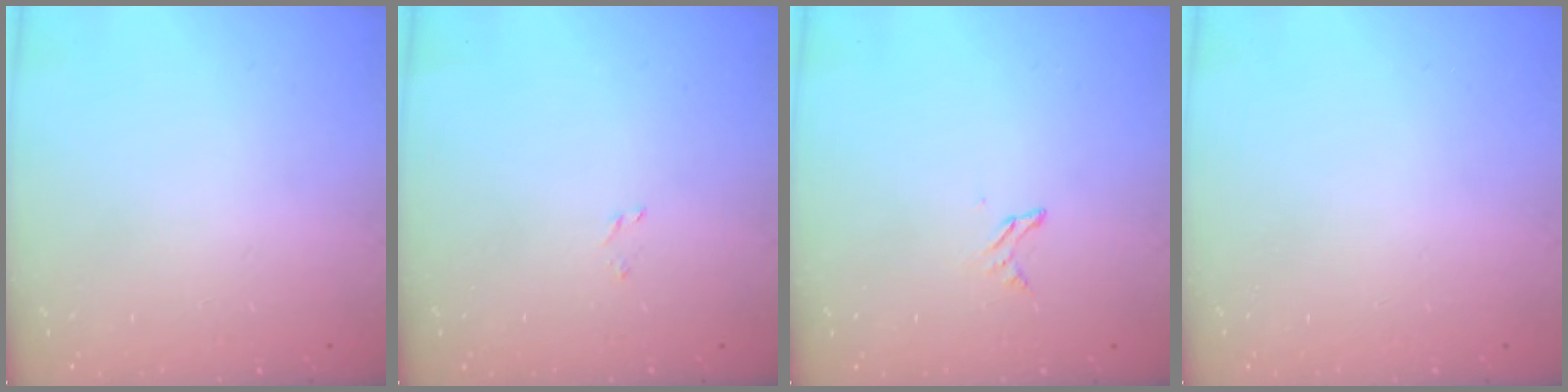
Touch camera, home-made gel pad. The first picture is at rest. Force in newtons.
{"total": 1.6, "press": 1.5, "slide": 0.3}
{"total": 2.9, "press": 2.9, "slide": 0.3}
{"total": 0.0}